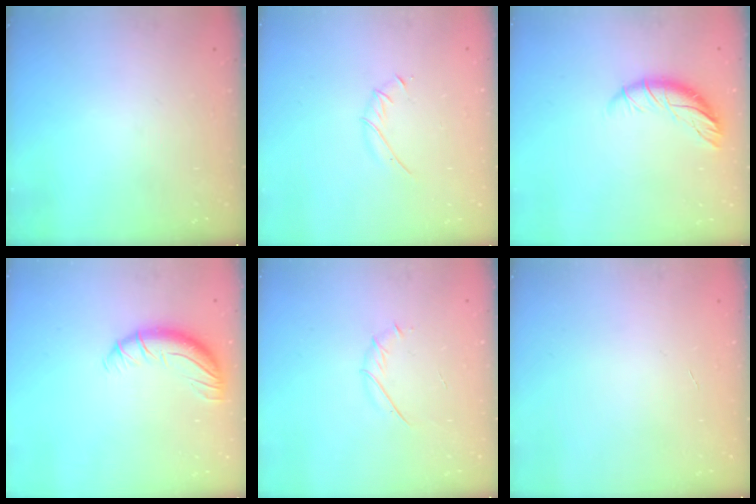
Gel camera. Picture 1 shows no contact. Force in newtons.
{"total": 3.7, "press": 3.6, "slide": 1.0}
{"total": 8.9, "press": 8.9, "slide": 0.3}
{"total": 9.9, "press": 9.6, "slide": 2.5}
{"total": 2.7, "press": 2.6, "slide": 0.8}
{"total": 0.0}